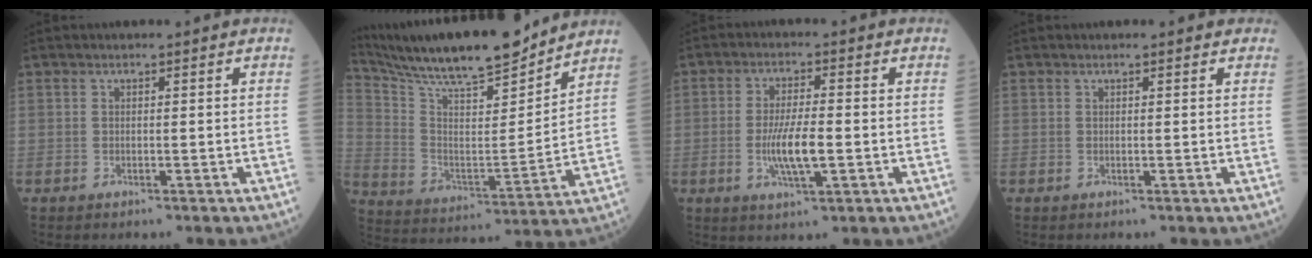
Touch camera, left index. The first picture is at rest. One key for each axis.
{"total": 19.7, "fx": 17.5, "fy": 2.4, "fz": 8.7, "tx": -0.170, "ty": -0.008, "tz": 0.296}
{"total": 6.5, "fx": -1.7, "fy": 1.2, "fz": 6.2, "tx": -0.129, "ty": -0.013, "tz": -0.030}
{"total": 1.1, "fx": 0.8, "fy": 0.5, "fz": 0.6, "tx": -0.011, "ty": 0.004, "tz": 0.004}